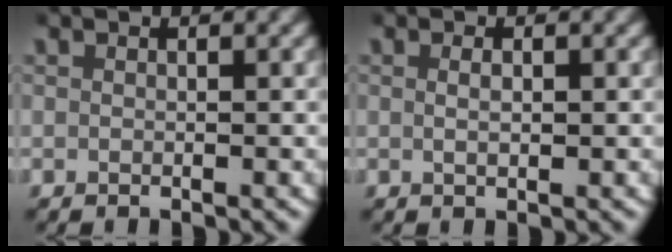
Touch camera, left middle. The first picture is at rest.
{"total": 1.0, "force": [0.1, 0.4, 0.9], "torque": [-0.015, -0.001, 0.003]}